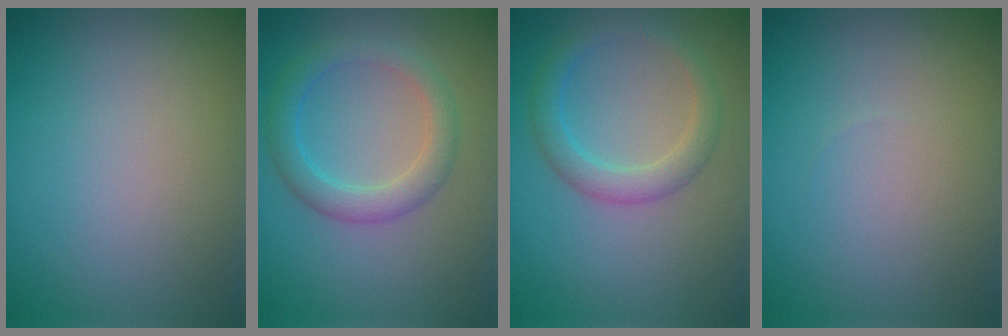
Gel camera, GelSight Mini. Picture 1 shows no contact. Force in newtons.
{"total": 3.2, "press": 3.2, "slide": 0.1}
{"total": 2.8, "press": 2.8, "slide": 0.1}
{"total": 0.0}